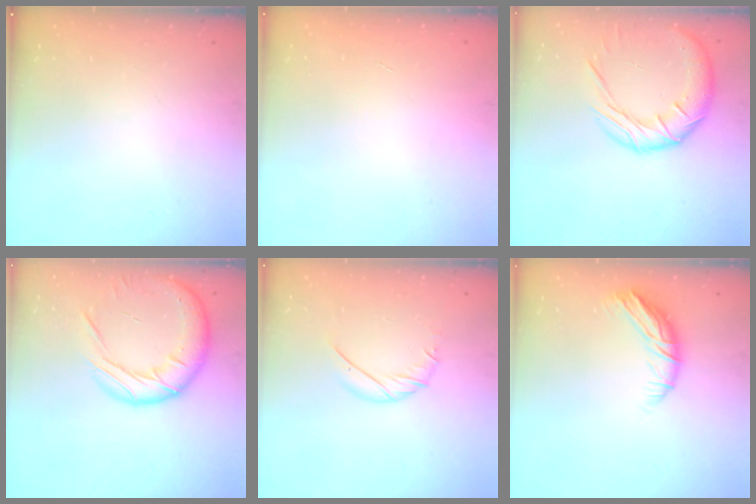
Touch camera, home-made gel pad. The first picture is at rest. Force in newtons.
{"total": 0.0}
{"total": 16.0, "press": 15.9, "slide": 1.1}
{"total": 19.2, "press": 18.9, "slide": 3.5}
{"total": 6.8, "press": 6.8, "slide": 0.4}
{"total": 11.3, "press": 11.2, "slide": 1.9}